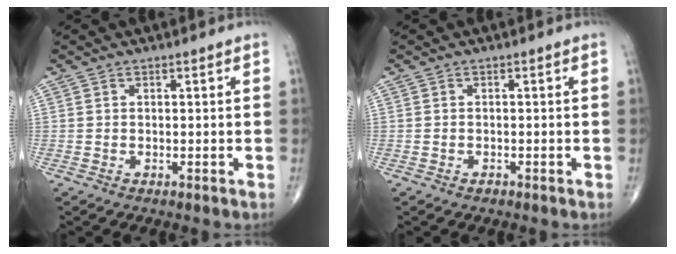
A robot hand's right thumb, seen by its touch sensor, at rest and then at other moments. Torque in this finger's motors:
{"motor_torque": [-0.10, 0.21, -0.16, 0.00, 0.01]}